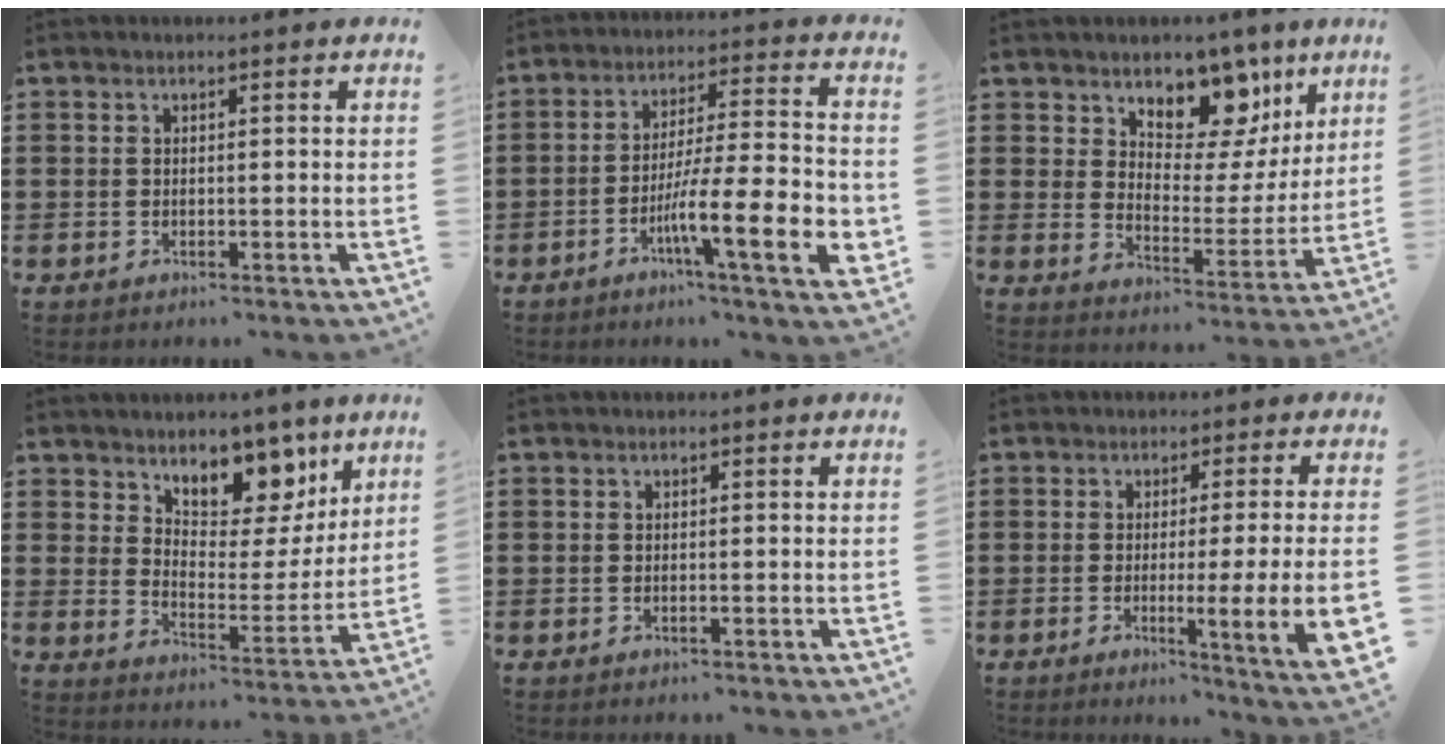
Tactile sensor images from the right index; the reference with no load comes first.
{"total": 13.8, "force": [-5.1, 2.6, 12.6], "torque": [-0.218, -0.005, -0.086]}
{"total": 9.5, "force": [7.1, 5.1, 3.7], "torque": [-0.081, -0.051, 0.125]}
{"total": 9.8, "force": [7.9, 4.9, 3.2], "torque": [-0.067, -0.059, 0.140]}
{"total": 0.0}
{"total": 6.4, "force": [-0.6, -0.3, 6.4], "torque": [-0.100, -0.023, -0.012]}